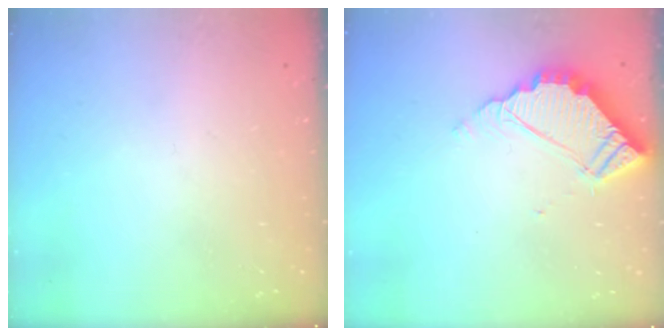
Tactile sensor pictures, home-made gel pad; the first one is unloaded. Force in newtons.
{"total": 6.0, "press": 6.0, "slide": 0.5}